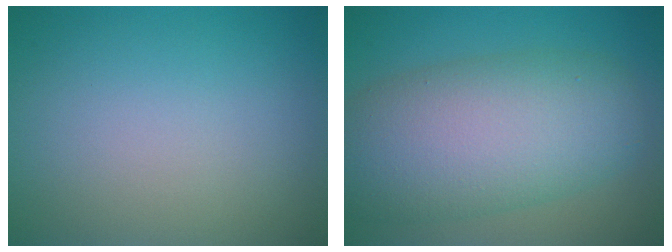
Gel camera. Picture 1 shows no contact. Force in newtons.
{"total": 10.2, "press": 10.1, "slide": 0.2}